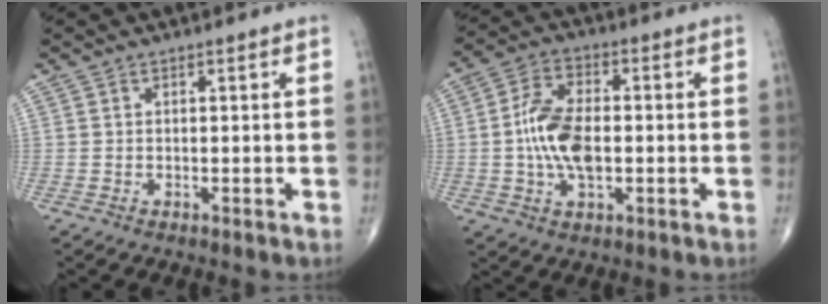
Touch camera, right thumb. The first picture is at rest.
{"total": 11.1, "force": [-0.8, 5.9, 9.4], "torque": [-0.179, 0.011, -0.018]}